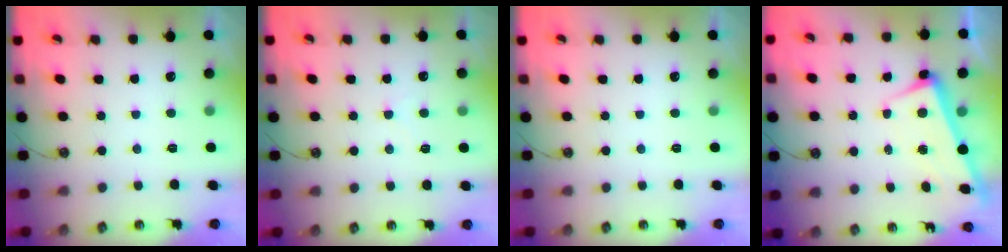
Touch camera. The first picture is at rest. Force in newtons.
{"total": 1.5, "press": 1.4, "slide": 0.3}
{"total": 0.0}
{"total": 2.4, "press": 2.4, "slide": 0.5}